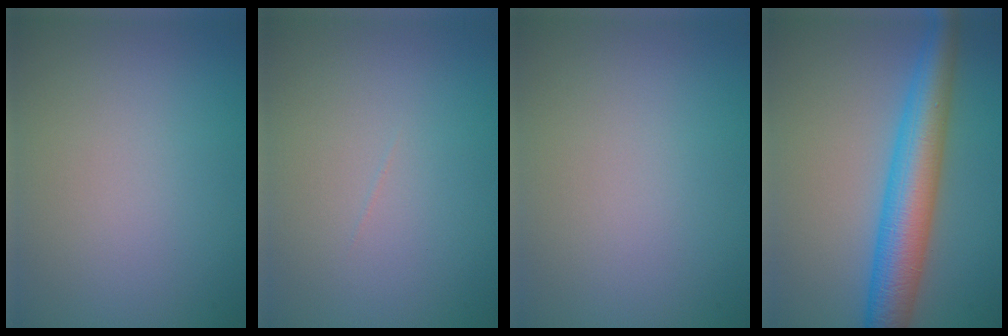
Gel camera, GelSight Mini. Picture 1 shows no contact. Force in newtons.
{"total": 0.0}
{"total": 0.0}
{"total": 7.1, "press": 7.1, "slide": 0.0}